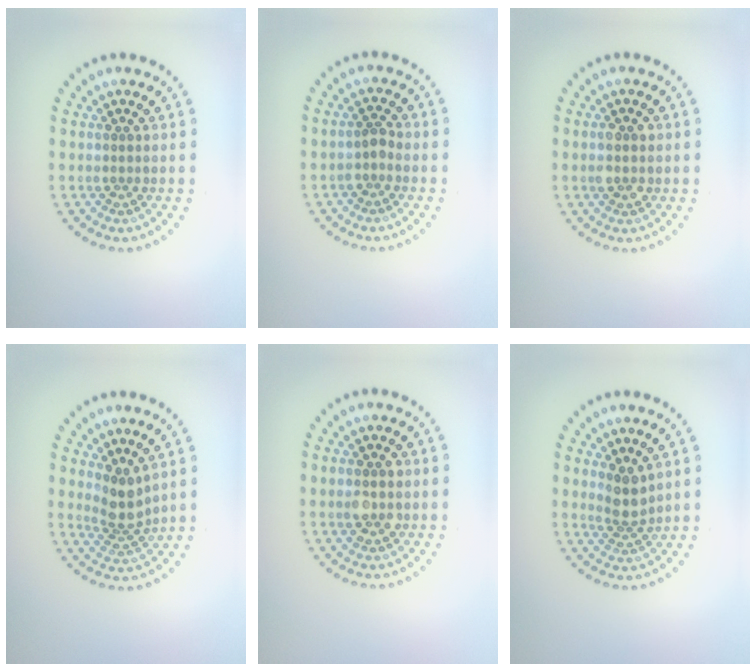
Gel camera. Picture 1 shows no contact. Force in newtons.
{"total": 1.2, "press": 1.0, "slide": 0.6}
{"total": 2.3, "press": 2.3, "slide": 0.2}
{"total": 2.7, "press": 2.1, "slide": 1.8}
{"total": 2.8, "press": 2.8, "slide": 0.1}
{"total": 2.5, "press": 1.9, "slide": 1.6}